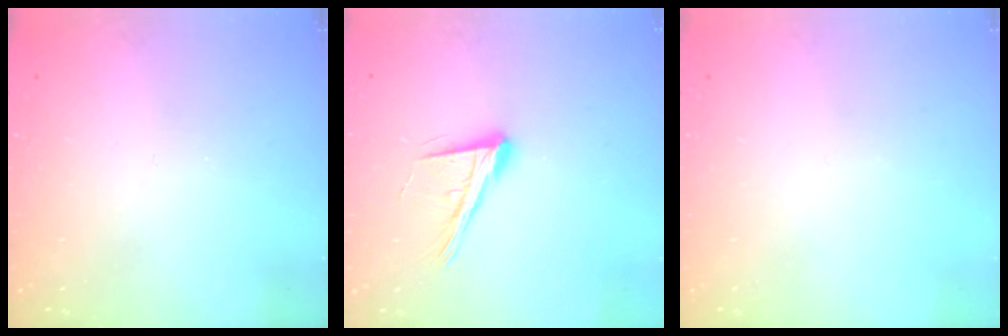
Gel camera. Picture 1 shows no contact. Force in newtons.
{"total": 14.6, "press": 14.0, "slide": 3.9}
{"total": 0.0}